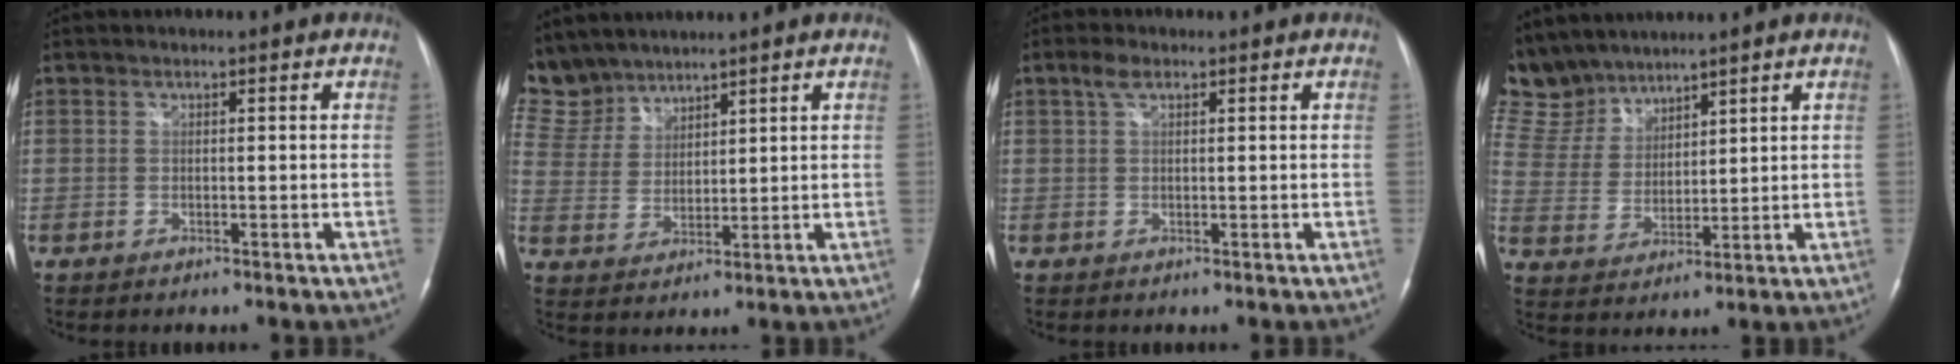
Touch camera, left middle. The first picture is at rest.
{"total": 8.8, "force": [8.1, 3.6, 0.2], "torque": [-0.019, 0.013, 0.180]}
{"total": 2.0, "force": [1.2, 0.9, 1.4], "torque": [-0.034, 0.014, 0.025]}
{"total": 11.1, "force": [10.1, 4.3, 1.2], "torque": [-0.046, 0.018, 0.220]}